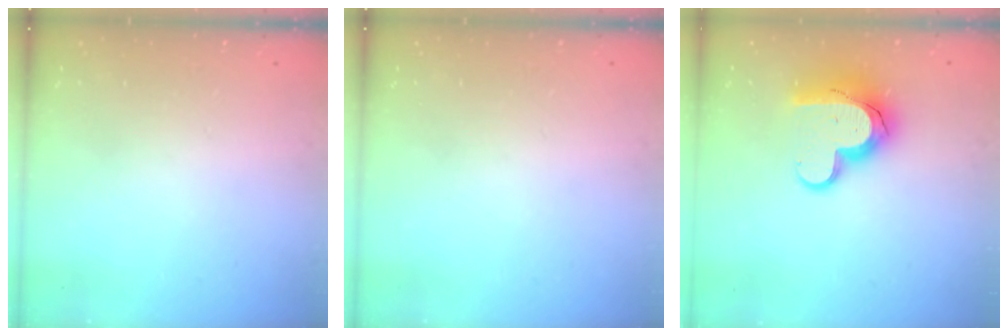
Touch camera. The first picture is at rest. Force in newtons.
{"total": 0.0}
{"total": 14.1, "press": 14.0, "slide": 1.2}